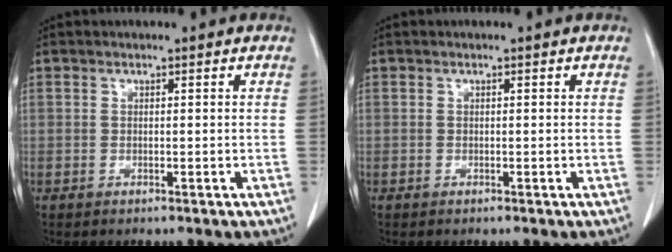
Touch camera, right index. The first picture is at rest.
{"total": 0.0}